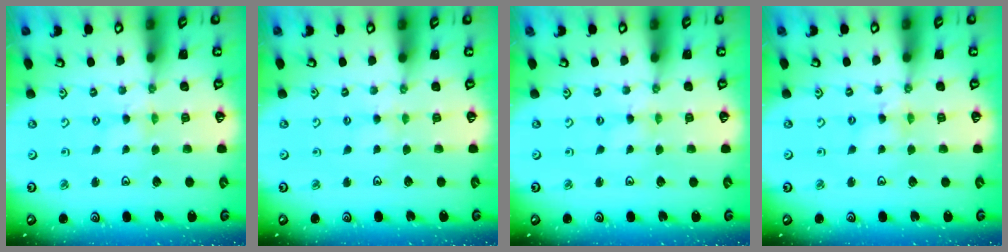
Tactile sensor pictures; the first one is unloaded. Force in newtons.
{"total": 2.8, "press": 2.8, "slide": 0.3}
{"total": 0.0}
{"total": 2.8, "press": 2.8, "slide": 0.3}